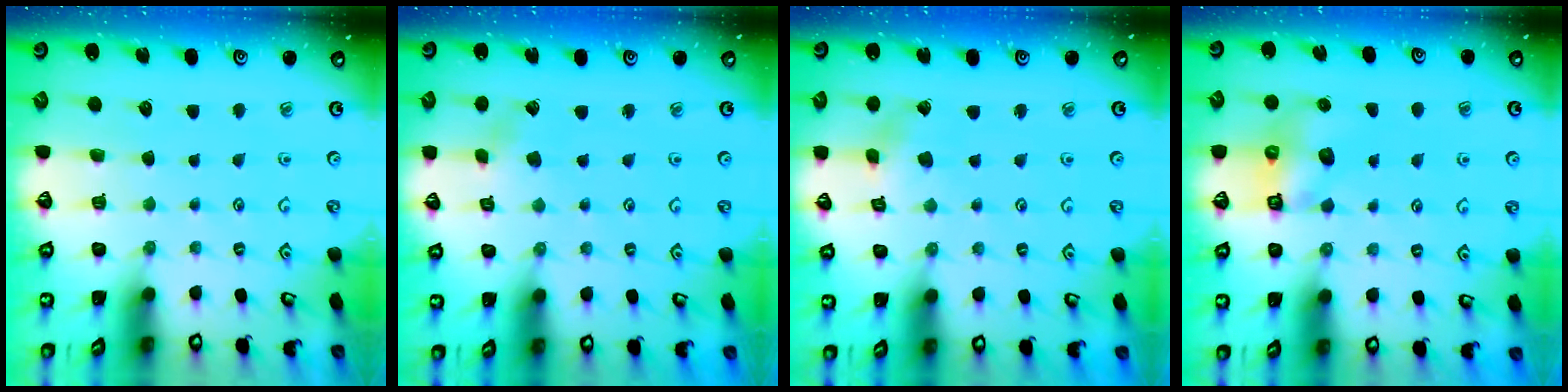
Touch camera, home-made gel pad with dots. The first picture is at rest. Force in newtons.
{"total": 1.8, "press": 1.8, "slide": 0.1}
{"total": 2.6, "press": 2.6, "slide": 0.2}
{"total": 6.3, "press": 6.3, "slide": 0.7}